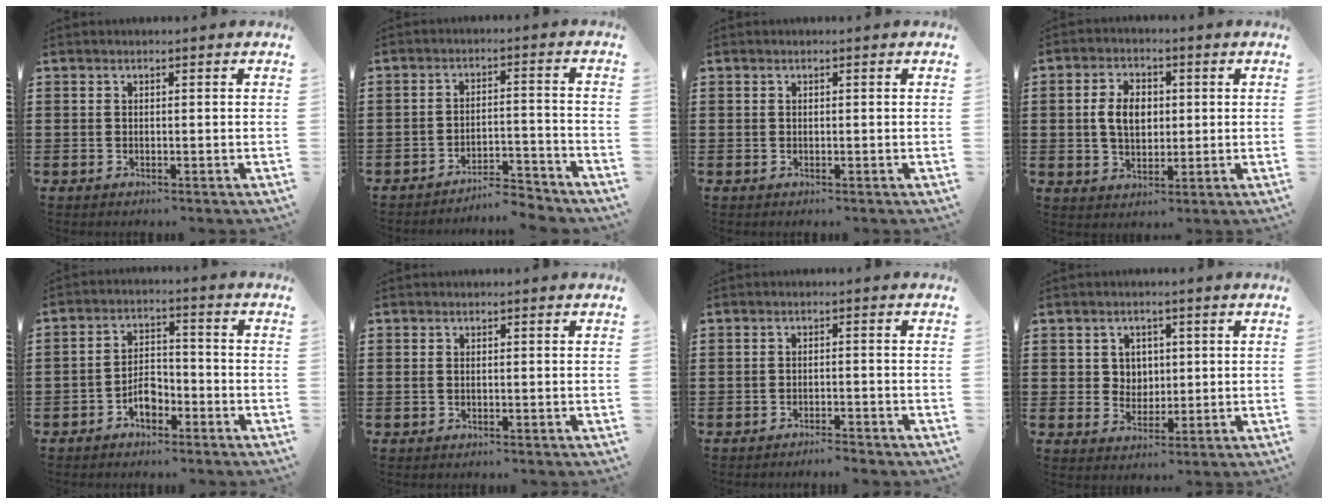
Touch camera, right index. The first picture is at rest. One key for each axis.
{"total": 5.0, "fx": -4.9, "fy": -0.1, "fz": 0.9, "tx": -0.019, "ty": -0.001, "tz": -0.100}
{"total": 0.0}
{"total": 5.6, "fx": 0.3, "fy": 3.7, "fz": 4.3, "tx": -0.096, "ty": 0.006, "tz": -0.003}
{"total": 4.6, "fx": -2.8, "fy": 2.5, "fz": 2.7, "tx": -0.055, "ty": 0.008, "tz": -0.054}
{"total": 0.6, "fx": 0.0, "fy": 0.4, "fz": 0.5, "tx": -0.012, "ty": 0.002, "tz": -0.001}
{"total": 2.0, "fx": -1.9, "fy": -0.3, "fz": 0.2, "tx": -0.006, "ty": 0.000, "tz": -0.040}
{"total": 3.2, "fx": 1.1, "fy": 2.9, "fz": 0.8, "tx": -0.028, "ty": 0.012, "tz": 0.017}